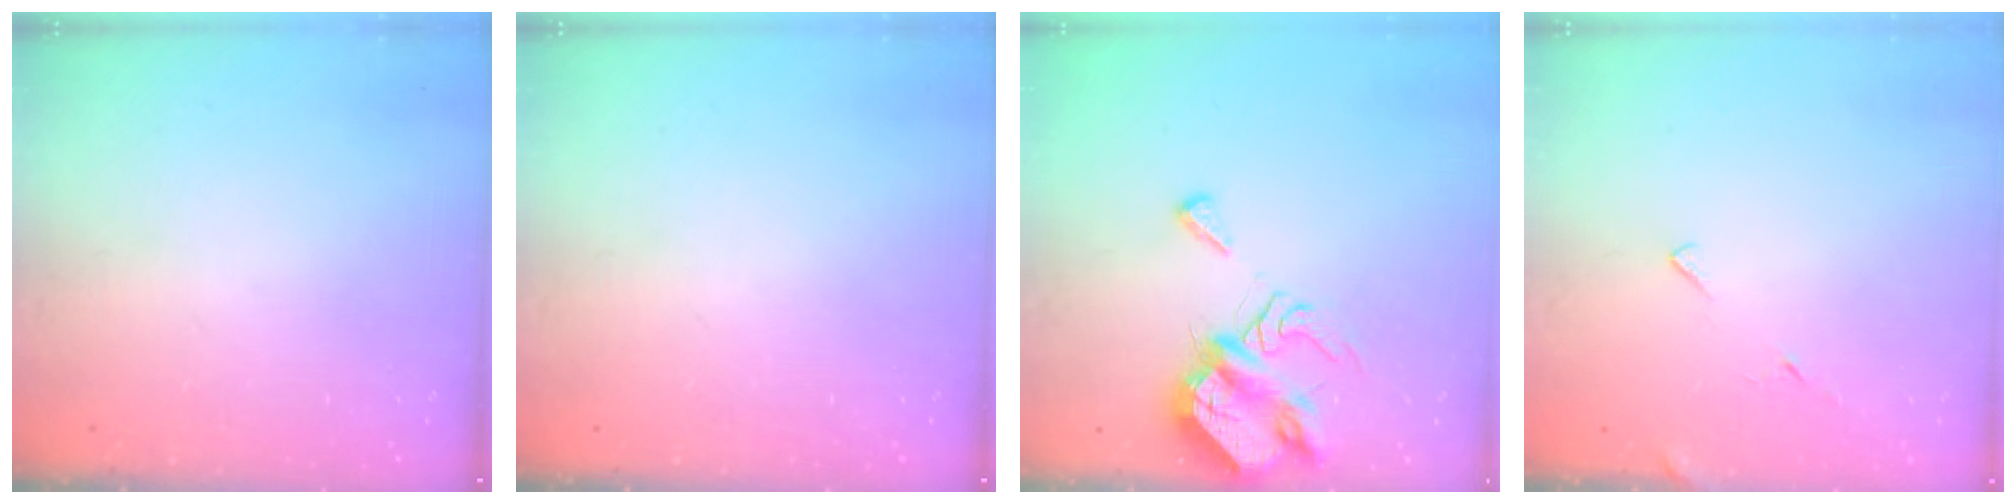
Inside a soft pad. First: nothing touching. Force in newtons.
{"total": 0.0}
{"total": 8.0, "press": 8.0, "slide": 0.3}
{"total": 5.7, "press": 5.7, "slide": 0.6}